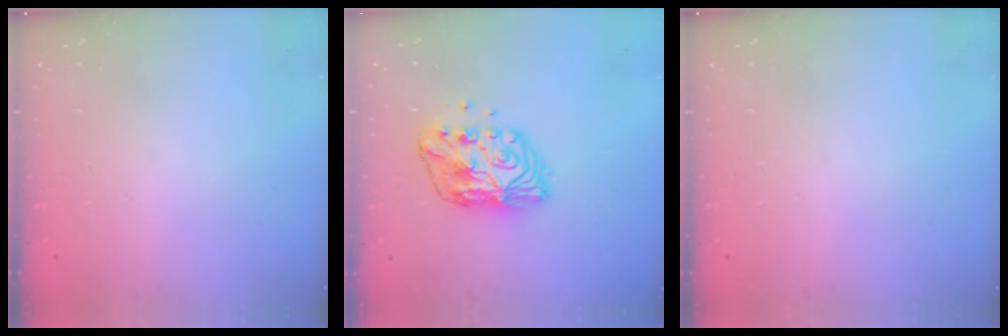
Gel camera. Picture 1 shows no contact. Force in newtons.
{"total": 12.5, "press": 12.5, "slide": 1.0}
{"total": 0.0}